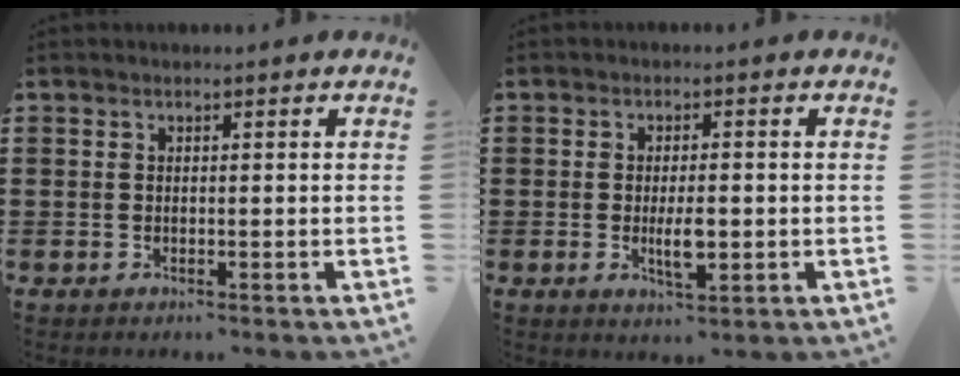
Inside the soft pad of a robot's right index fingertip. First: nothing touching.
{"total": 4.5, "force": [-0.7, 1.5, 4.2], "torque": [-0.081, -0.002, -0.014]}